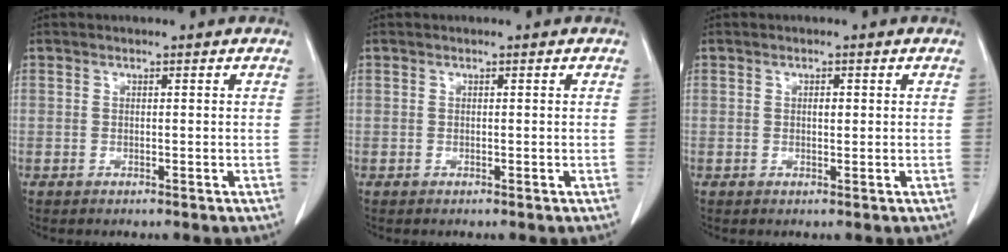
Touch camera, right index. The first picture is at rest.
{"total": 0.0}
{"total": 1.0, "force": [0.2, 0.4, 0.9], "torque": [-0.016, 0.000, 0.004]}